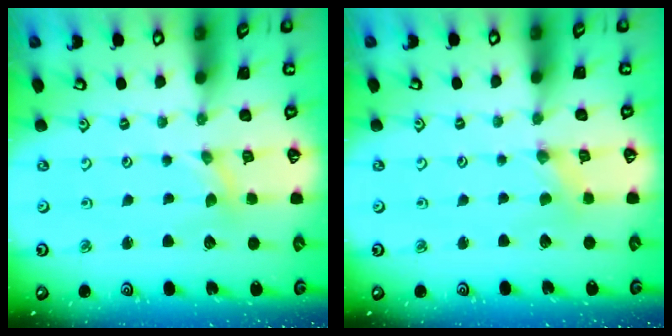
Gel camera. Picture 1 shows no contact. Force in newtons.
{"total": 0.0}